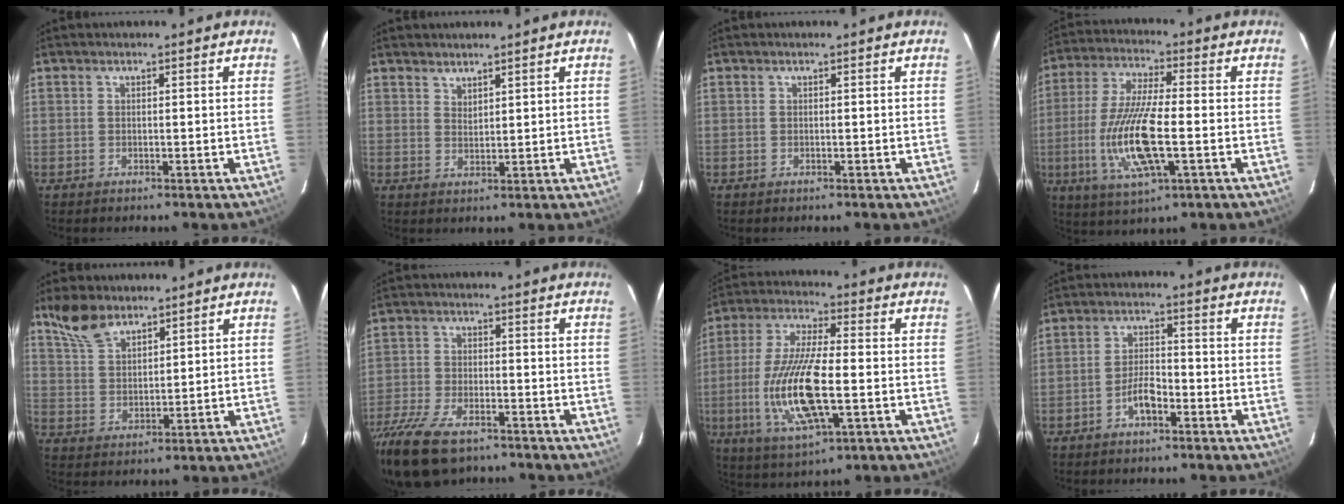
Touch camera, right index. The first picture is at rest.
{"total": 2.2, "force": [2.0, 0.8, 0.3], "torque": [0.002, 0.006, 0.038]}
{"total": 0.0}
{"total": 15.1, "force": [-3.1, 3.9, 14.2], "torque": [-0.293, -0.013, -0.059]}
{"total": 8.0, "force": [6.2, 3.6, 3.5], "torque": [-0.074, 0.018, 0.126]}
{"total": 14.7, "force": [-10.8, 6.3, 7.7], "torque": [-0.193, -0.035, -0.204]}
{"total": 16.6, "force": [-3.3, 4.9, 15.5], "torque": [-0.321, -0.014, -0.060]}
{"total": 4.6, "force": [-2.7, 1.7, 3.3], "torque": [-0.071, 0.007, -0.047]}